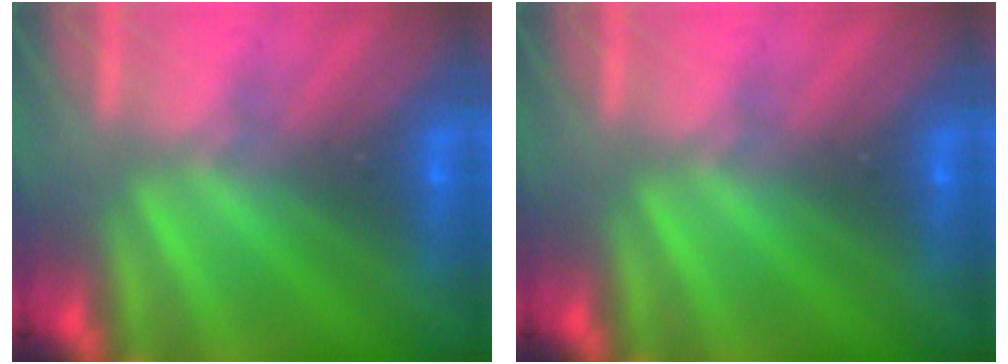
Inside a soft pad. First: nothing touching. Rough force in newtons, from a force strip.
{"total": 0.0}